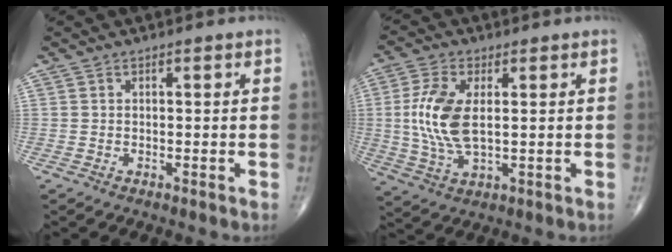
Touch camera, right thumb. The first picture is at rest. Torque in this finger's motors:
{"motor_torque": [-0.34, 0.96, 1.15, 0.29, 0.12]}